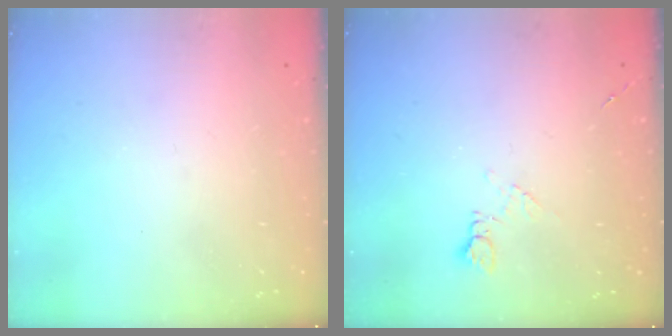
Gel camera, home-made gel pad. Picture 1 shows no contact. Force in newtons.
{"total": 6.5, "press": 6.4, "slide": 0.8}